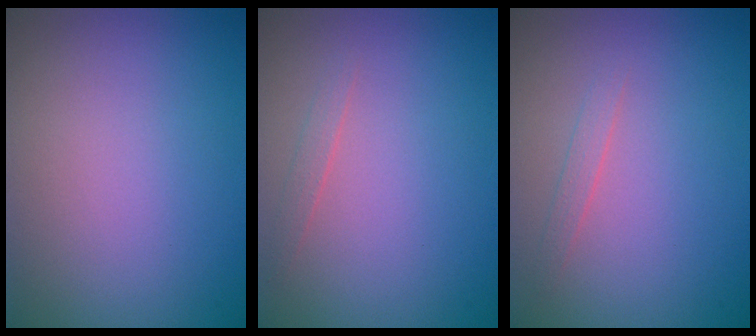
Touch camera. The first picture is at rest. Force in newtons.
{"total": 0.8, "press": 0.8, "slide": 0.0}
{"total": 0.8, "press": 0.8, "slide": 0.1}